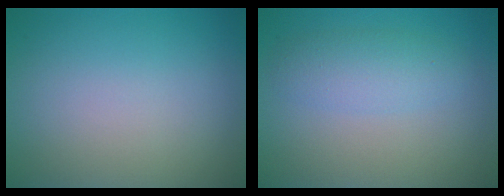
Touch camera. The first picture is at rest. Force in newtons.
{"total": 2.7, "press": 2.7, "slide": 0.0}